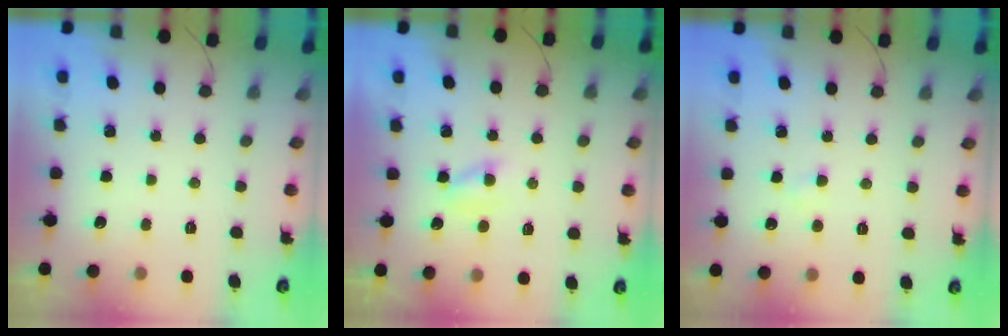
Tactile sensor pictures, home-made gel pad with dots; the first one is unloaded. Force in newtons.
{"total": 1.6, "press": 1.4, "slide": 0.8}
{"total": 1.2, "press": 1.0, "slide": 0.6}